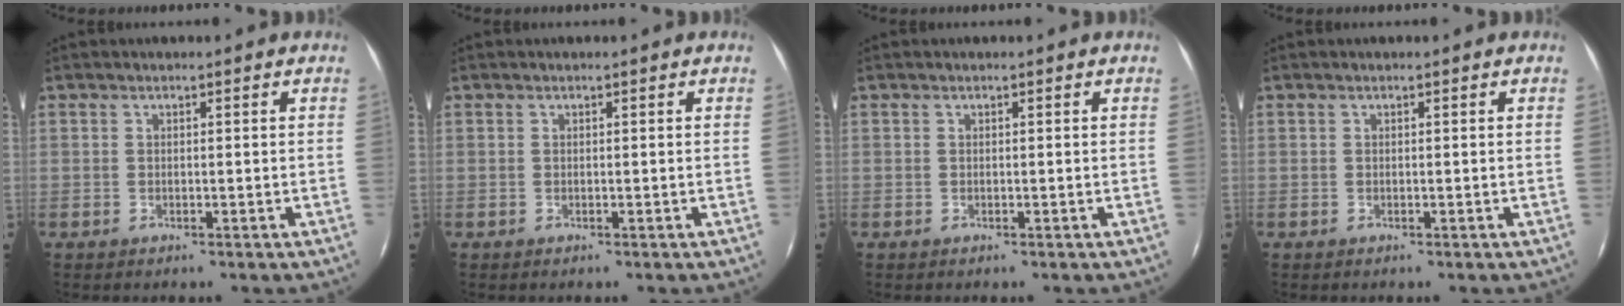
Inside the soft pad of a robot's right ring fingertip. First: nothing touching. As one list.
[{"total": 0.0}, {"total": 0.0}, {"total": 0.0}]